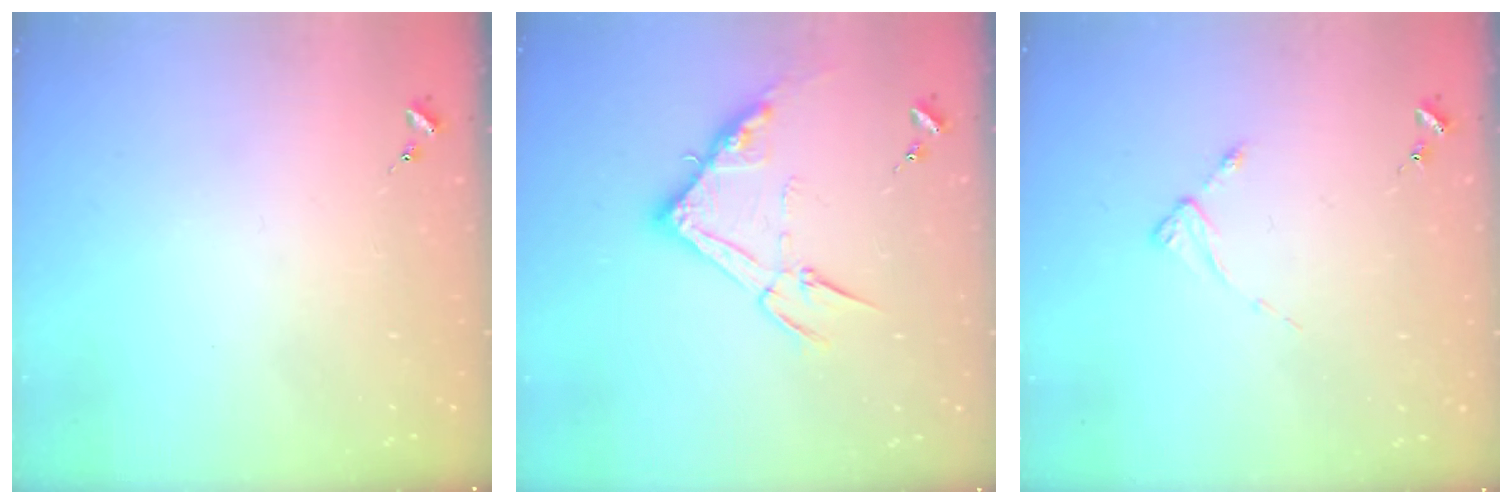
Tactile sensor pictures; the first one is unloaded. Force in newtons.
{"total": 13.8, "press": 13.8, "slide": 0.8}
{"total": 2.5, "press": 2.5, "slide": 0.3}